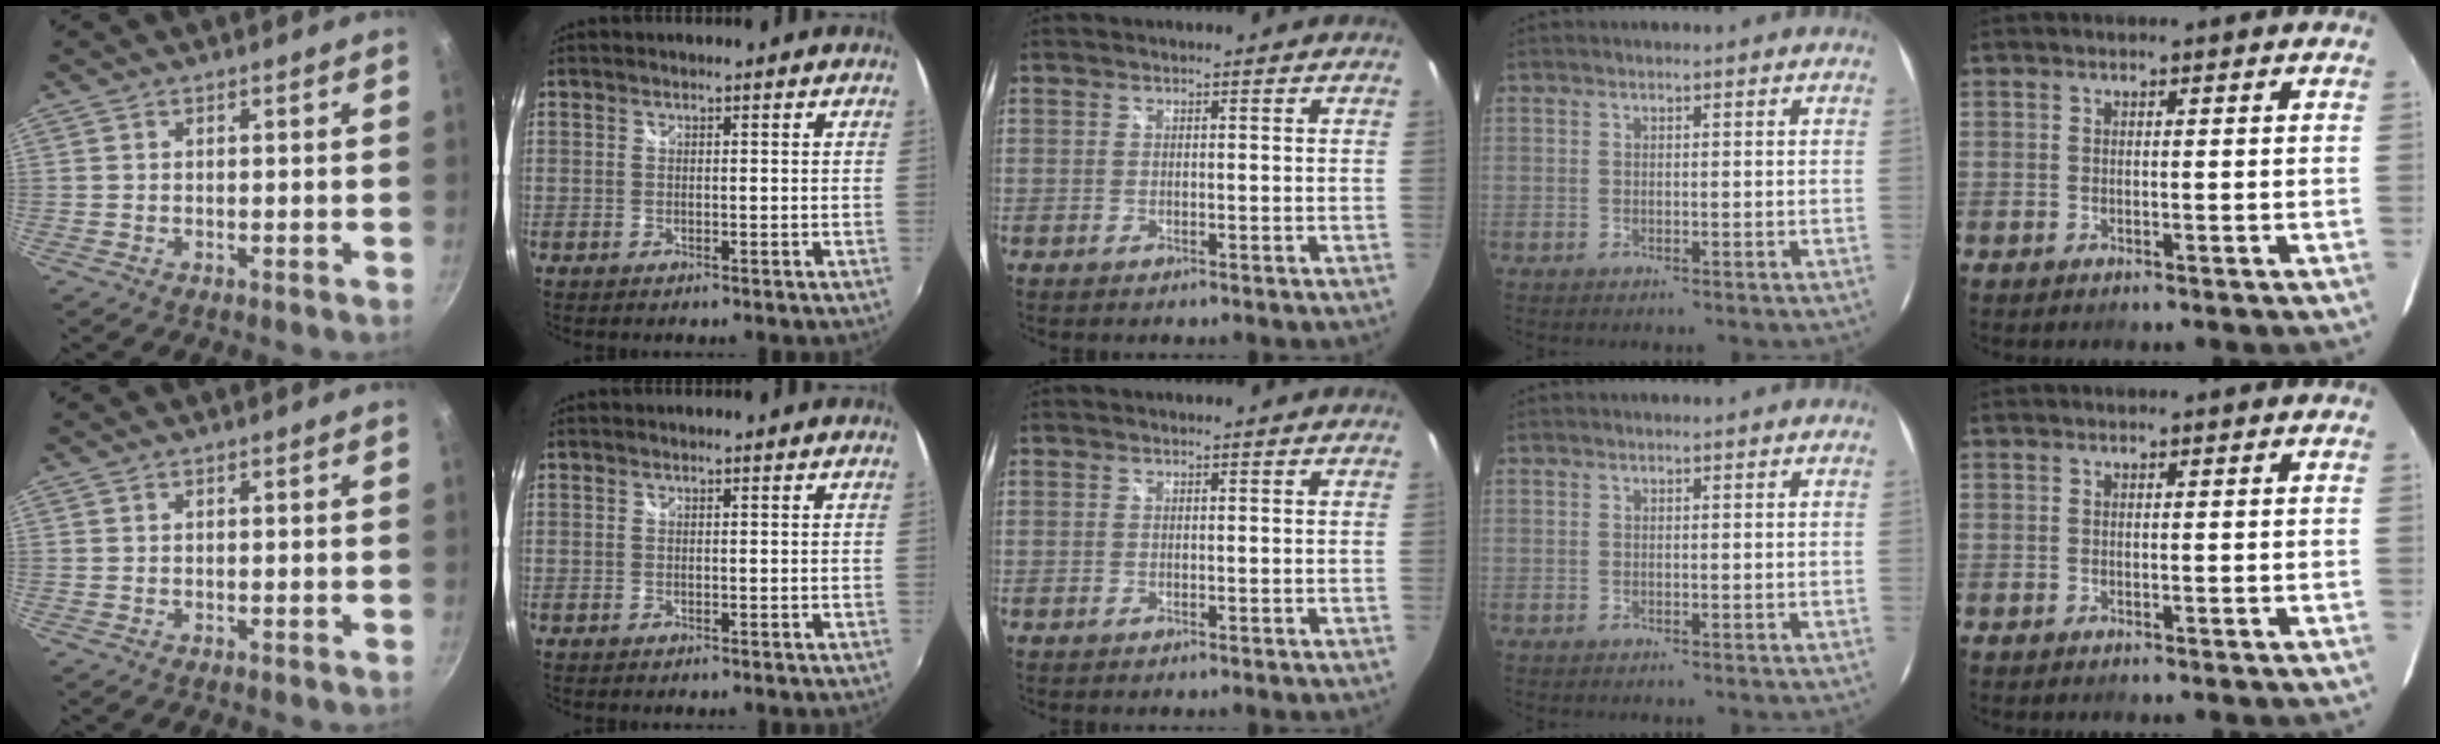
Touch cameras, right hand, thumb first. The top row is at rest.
{}